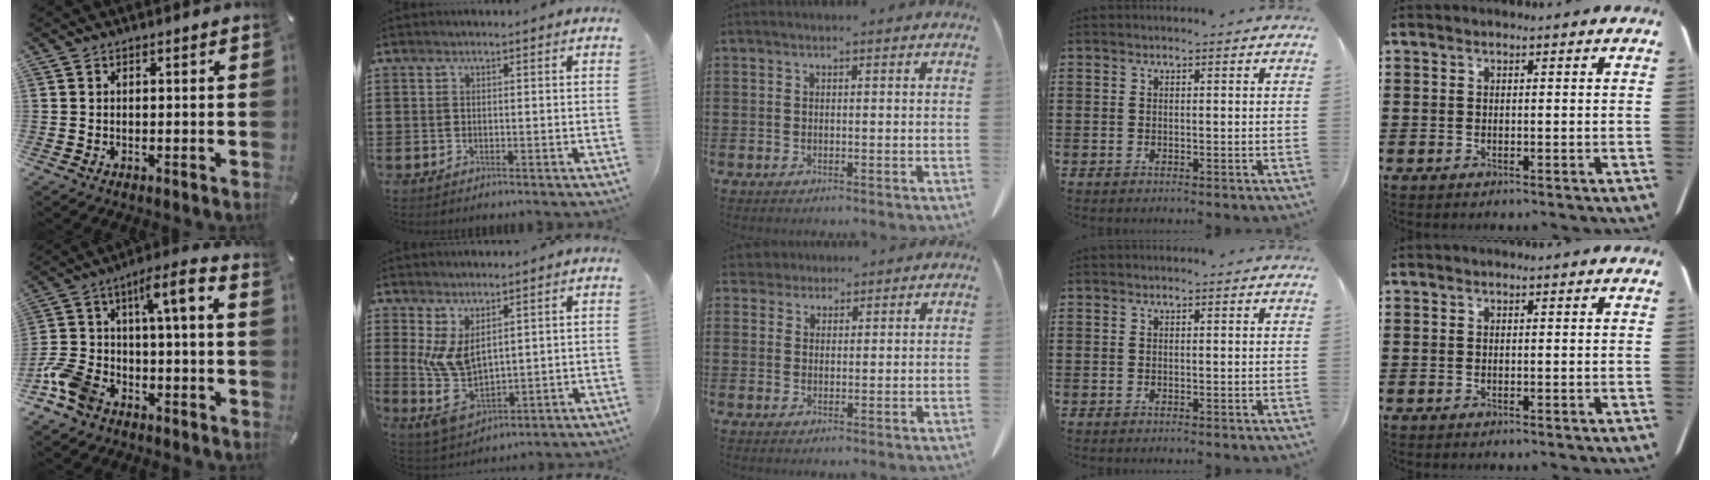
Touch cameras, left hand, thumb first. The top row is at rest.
{"thumb": {"total": 11.0, "force": [-4.6, 5.1, 8.6], "torque": [-0.166, 0.023, -0.092]}, "index": {"total": 7.7, "force": [1.9, 4.1, 6.2], "torque": [-0.145, -0.017, 0.038]}, "middle": {"total": 2.8, "force": [2.5, 1.2, 0.1], "torque": [-0.012, 0.002, 0.048]}}